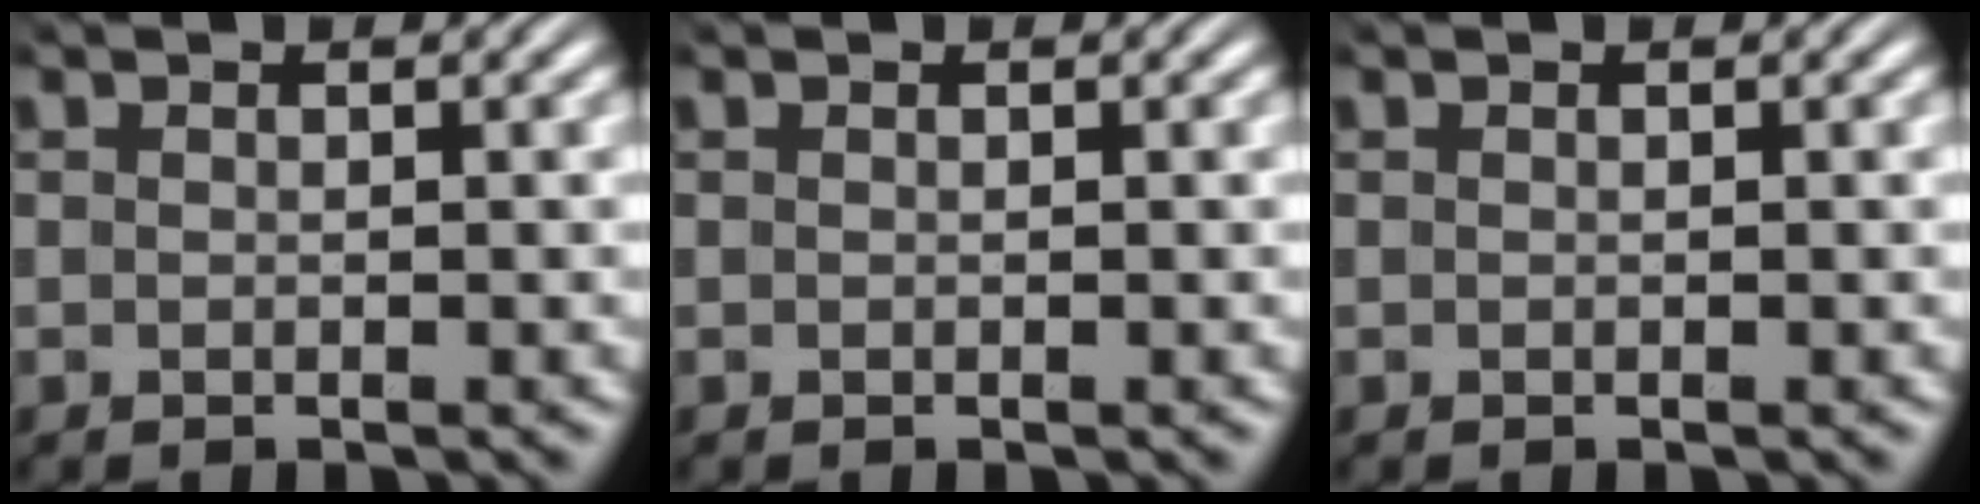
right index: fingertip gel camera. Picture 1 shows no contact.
{"total": 0.0}
{"total": 0.0}